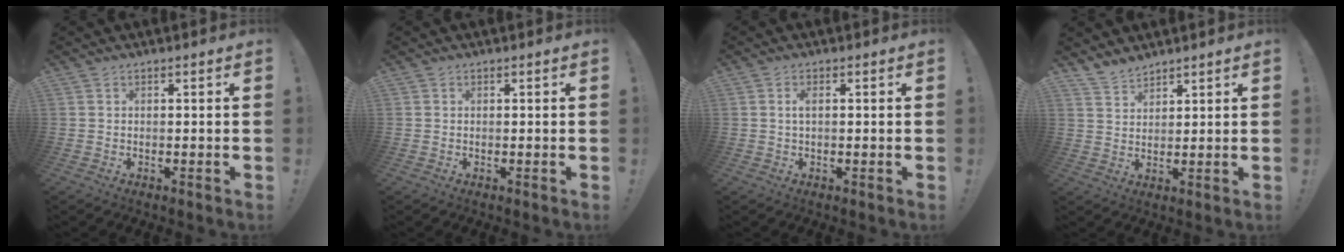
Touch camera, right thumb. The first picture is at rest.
{"total": 0.0}
{"total": 1.8, "force": [0.2, 0.7, 1.7], "torque": [-0.027, 0.001, 0.002]}
{"total": 4.6, "force": [4.3, 1.4, 0.9], "torque": [-0.027, -0.026, 0.083]}